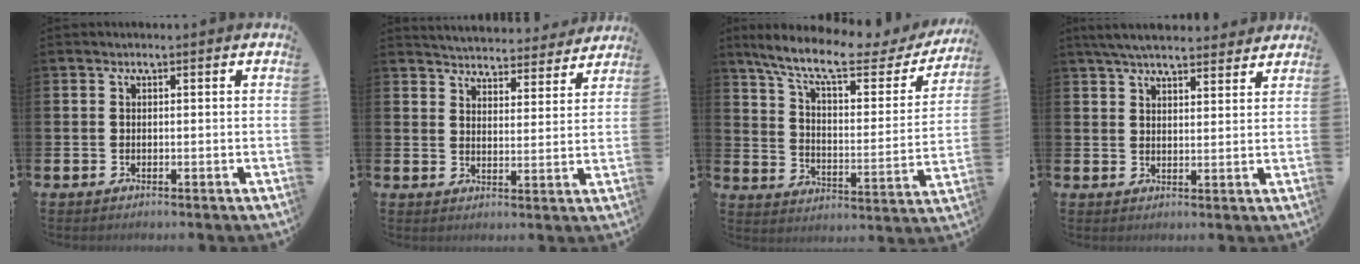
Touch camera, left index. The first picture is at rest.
{"total": 4.9, "force": [4.9, 0.7, -0.2], "torque": [-0.007, -0.041, 0.084]}
{"total": 11.1, "force": [9.1, 2.7, 5.7], "torque": [-0.143, -0.050, 0.152]}
{"total": 5.5, "force": [5.2, 1.0, 1.5], "torque": [-0.043, -0.015, 0.096]}